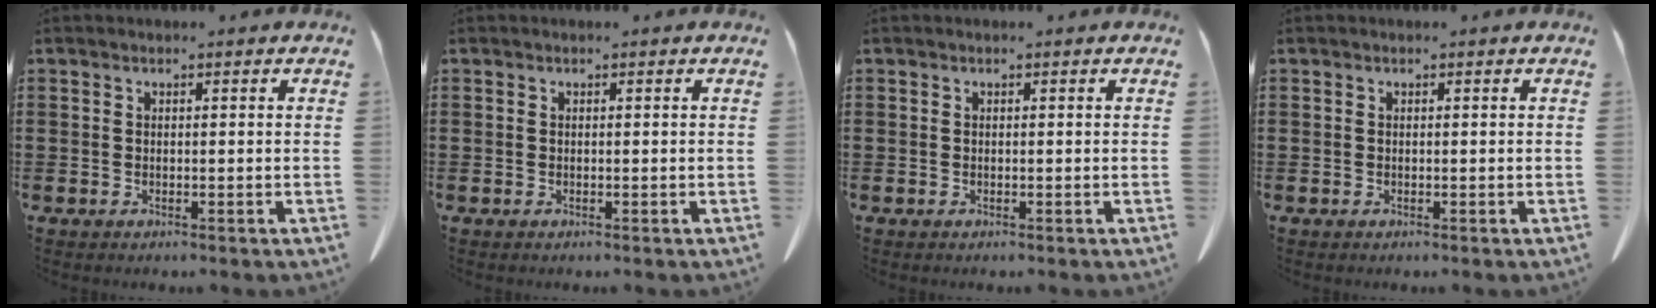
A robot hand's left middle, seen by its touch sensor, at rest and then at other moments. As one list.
[{"total": 0.0}, {"total": 0.0}, {"total": 0.0}]